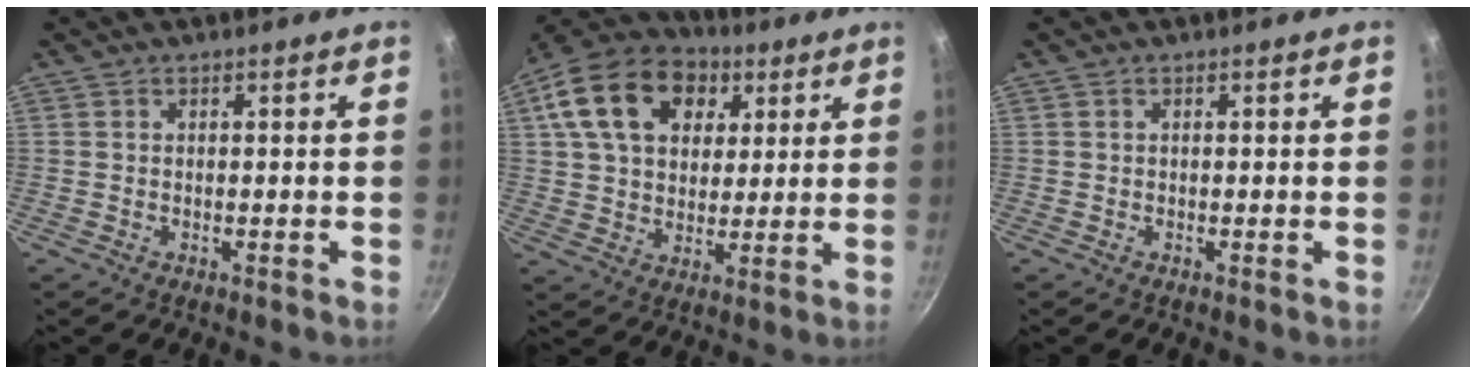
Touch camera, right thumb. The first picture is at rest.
{"total": 19.4, "force": [7.1, 13.7, 11.8], "torque": [-0.193, 0.008, 0.110]}
{"total": 0.0}